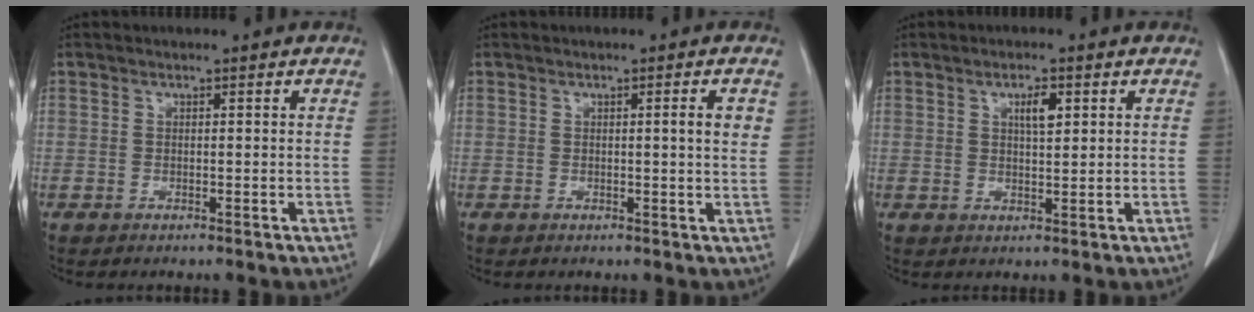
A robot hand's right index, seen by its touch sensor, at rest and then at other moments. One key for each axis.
{"total": 2.4, "fx": 0.6, "fy": -0.2, "fz": 2.3, "tx": -0.034, "ty": 0.000, "tz": 0.009}
{"total": 3.1, "fx": 1.3, "fy": 0.9, "fz": 2.7, "tx": -0.046, "ty": -0.001, "tz": 0.022}